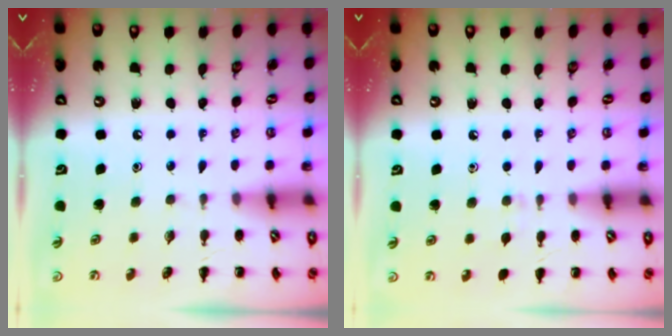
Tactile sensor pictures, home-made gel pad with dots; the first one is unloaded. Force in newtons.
{"total": 5.8, "press": 5.4, "slide": 2.3}